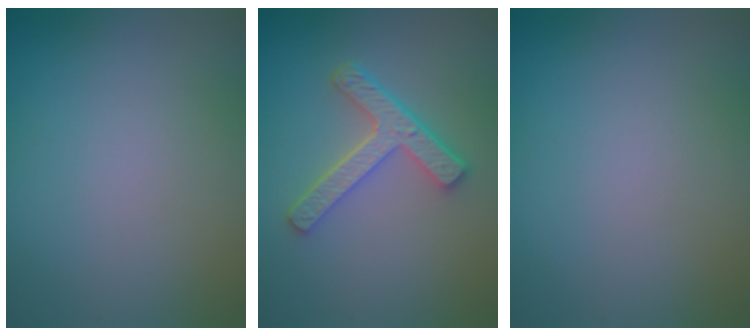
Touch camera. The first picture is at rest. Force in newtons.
{"total": 4.3, "press": 3.3, "slide": 2.8}
{"total": 0.0}